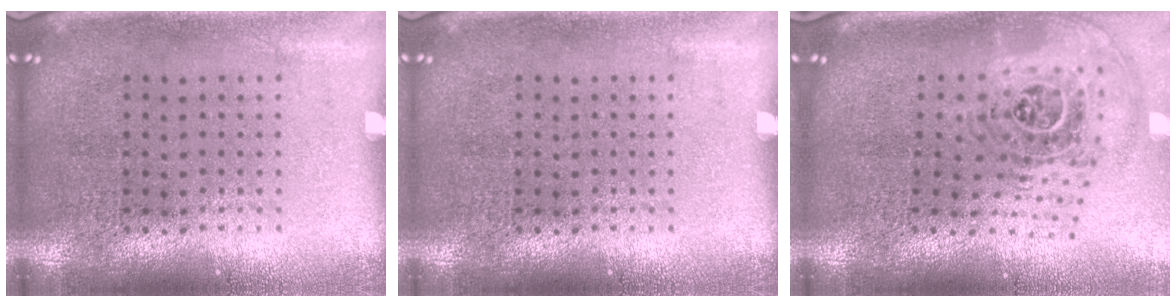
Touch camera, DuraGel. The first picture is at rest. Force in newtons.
{"total": 0.0}
{"total": 1.7, "press": 1.4, "slide": 0.9}